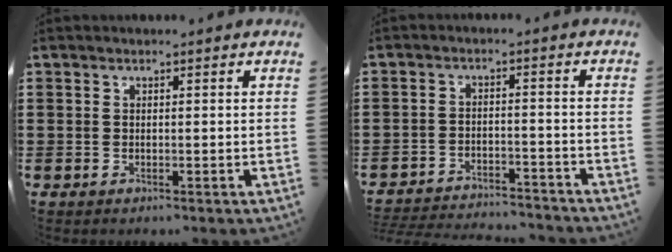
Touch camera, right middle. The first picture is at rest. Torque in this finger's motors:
{"motor_torque": [2.14, 0.00, 0.59, 0.12]}